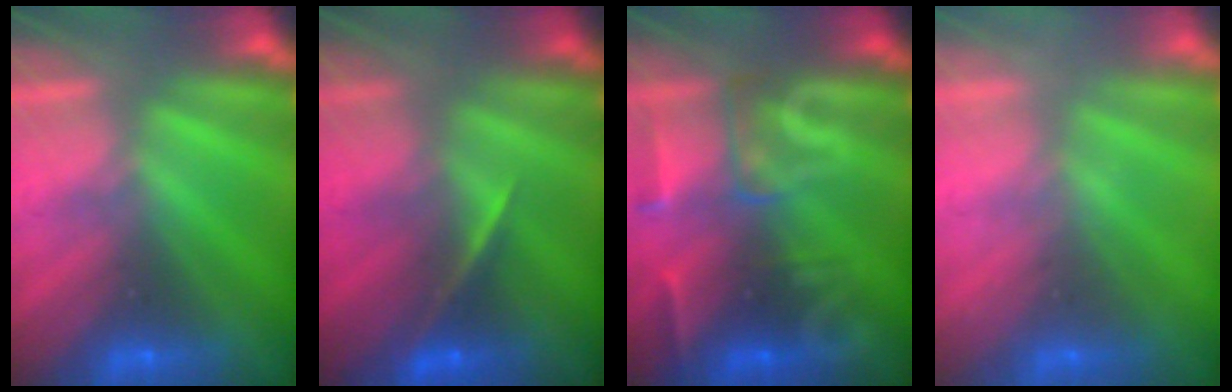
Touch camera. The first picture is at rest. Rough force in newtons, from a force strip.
{"total": 2.1}
{"total": 2.9}
{"total": 2.3}